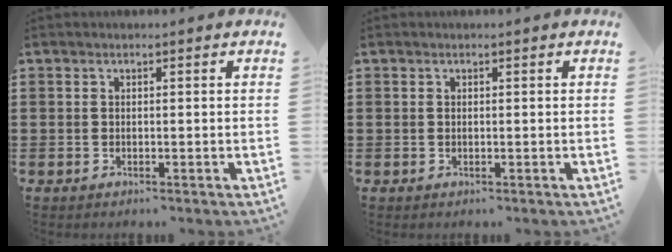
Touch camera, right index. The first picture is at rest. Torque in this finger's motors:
{"motor_torque": [0.04, 0.05, 0.00, -0.01]}